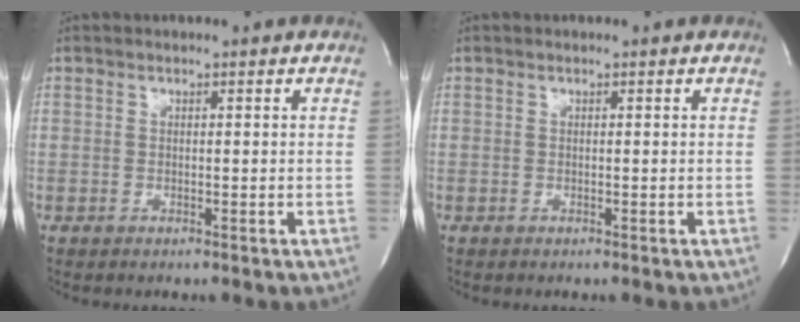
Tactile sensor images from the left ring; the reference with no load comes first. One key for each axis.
{"total": 0.0}